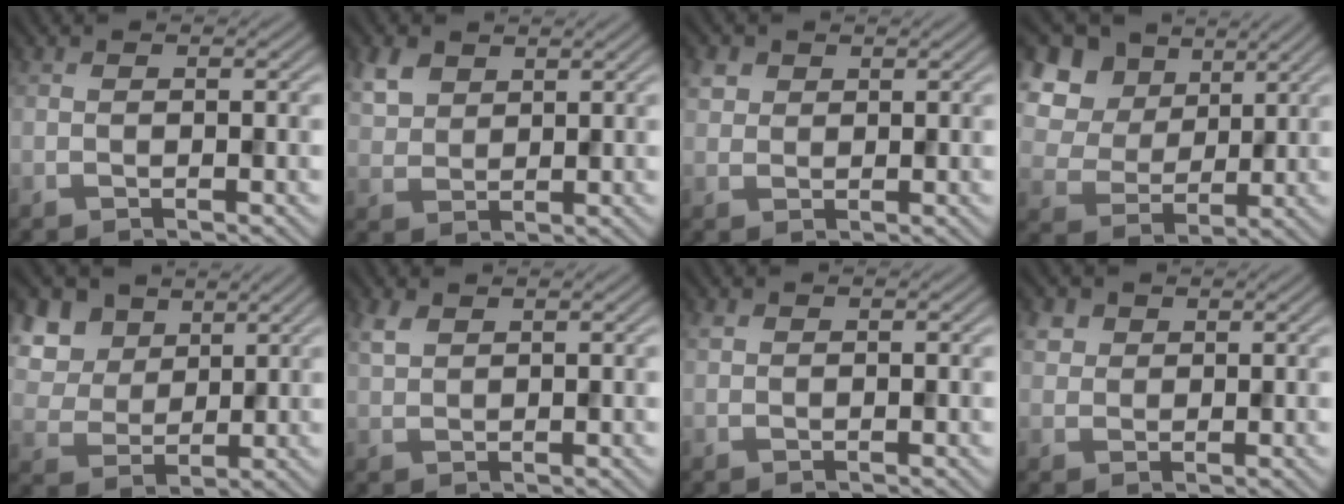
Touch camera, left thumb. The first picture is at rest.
{"total": 4.1, "force": [2.3, 2.6, 2.0], "torque": [-0.055, 0.002, 0.053]}
{"total": 2.1, "force": [1.1, 1.7, 0.6], "torque": [-0.019, 0.002, 0.022]}
{"total": 13.2, "force": [6.0, 10.0, 6.2], "torque": [-0.194, 0.031, 0.136]}
{"total": 8.7, "force": [4.3, 6.3, 4.1], "torque": [-0.151, 0.001, 0.095]}
{"total": 2.2, "force": [1.4, 1.1, 1.3], "torque": [-0.036, 0.004, 0.032]}
{"total": 0.6, "force": [0.4, 0.4, 0.3], "torque": [-0.008, 0.001, 0.009]}
{"total": 2.4, "force": [1.3, 1.9, 0.7], "torque": [-0.023, 0.002, 0.026]}